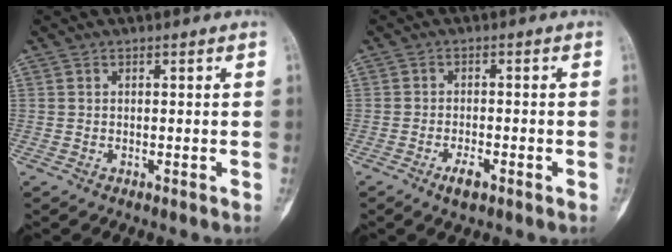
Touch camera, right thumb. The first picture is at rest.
{"total": 3.2, "force": [-1.8, 0.9, 2.5], "torque": [-0.047, 0.005, -0.033]}